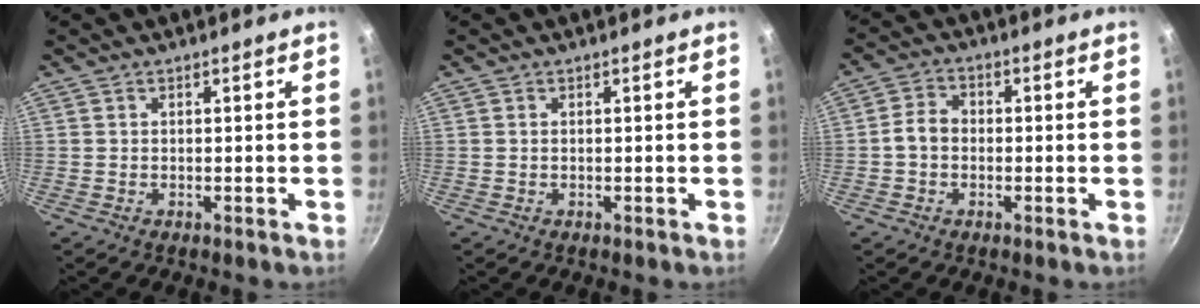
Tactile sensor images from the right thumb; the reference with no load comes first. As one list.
[{"total": 0.0}, {"total": 4.6, "force": [-0.7, 3.6, 2.8], "torque": [-0.044, 0.017, -0.019]}]